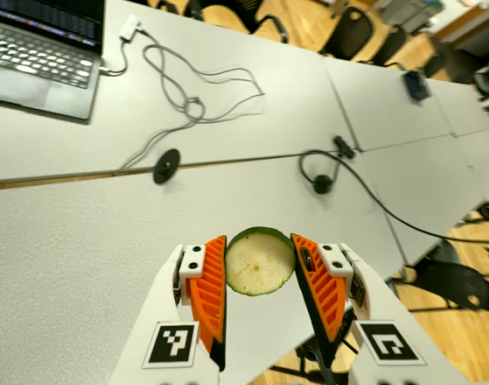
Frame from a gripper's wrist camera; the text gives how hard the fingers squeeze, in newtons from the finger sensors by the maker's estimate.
{"total": 9.4, "left": 10.5, "right": 8.3}